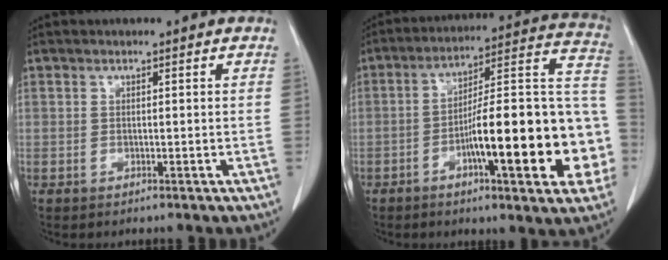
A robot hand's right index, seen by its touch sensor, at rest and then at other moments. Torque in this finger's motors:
{"motor_torque": [1.73, -0.41, 0.88, 0.21]}